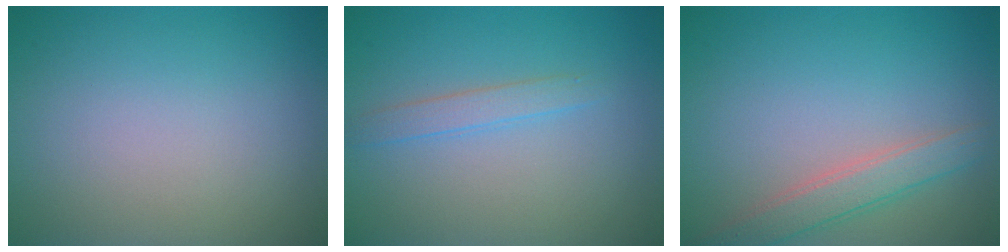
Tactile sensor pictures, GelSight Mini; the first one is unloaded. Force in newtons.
{"total": 1.5, "press": 1.5, "slide": 0.0}
{"total": 2.9, "press": 2.9, "slide": 0.2}